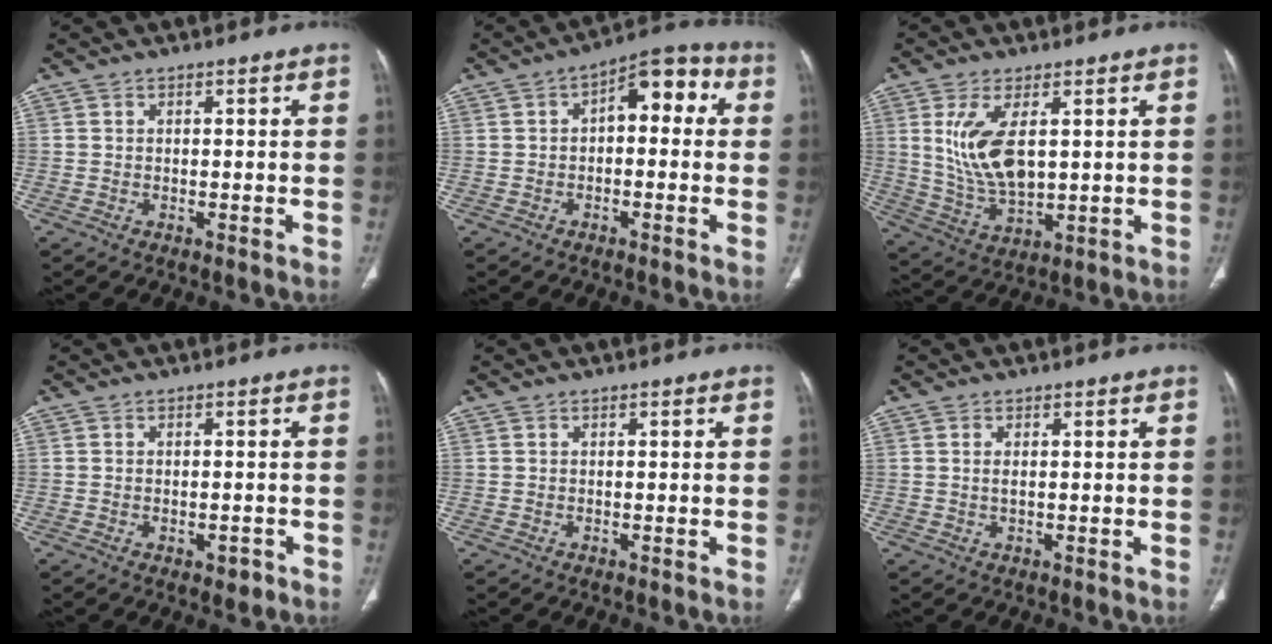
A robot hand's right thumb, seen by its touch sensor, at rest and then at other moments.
{"total": 9.2, "force": [1.2, 4.9, 7.7], "torque": [-0.075, 0.032, 0.005]}
{"total": 11.5, "force": [2.7, 5.3, 9.8], "torque": [-0.196, -0.018, 0.069]}
{"total": 2.2, "force": [-1.0, 1.4, 1.5], "torque": [-0.016, 0.009, -0.006]}
{"total": 0.0}
{"total": 1.1, "force": [0.2, 0.4, 1.0], "torque": [-0.026, 0.001, 0.007]}